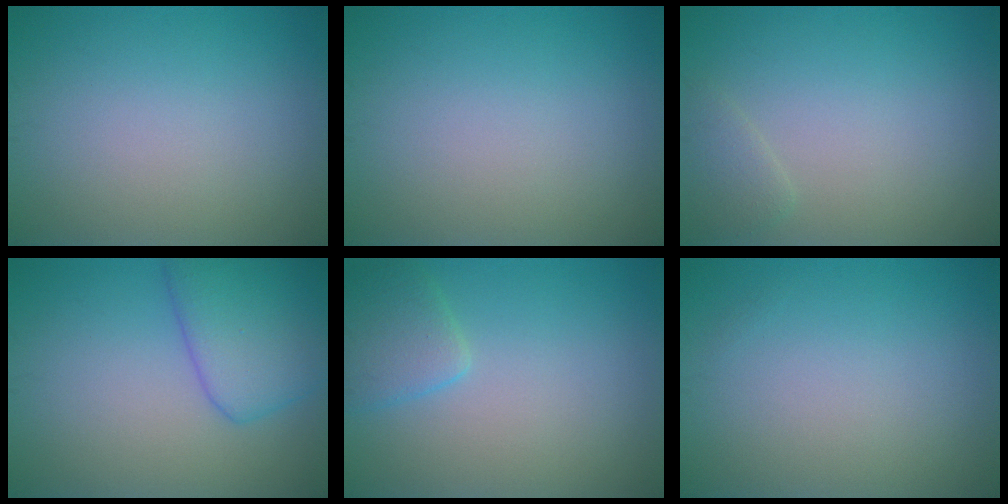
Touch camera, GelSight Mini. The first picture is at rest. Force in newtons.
{"total": 0.0}
{"total": 1.3, "press": 1.3, "slide": 0.2}
{"total": 5.6, "press": 5.6, "slide": 0.4}
{"total": 2.6, "press": 2.6, "slide": 0.2}
{"total": 0.0}